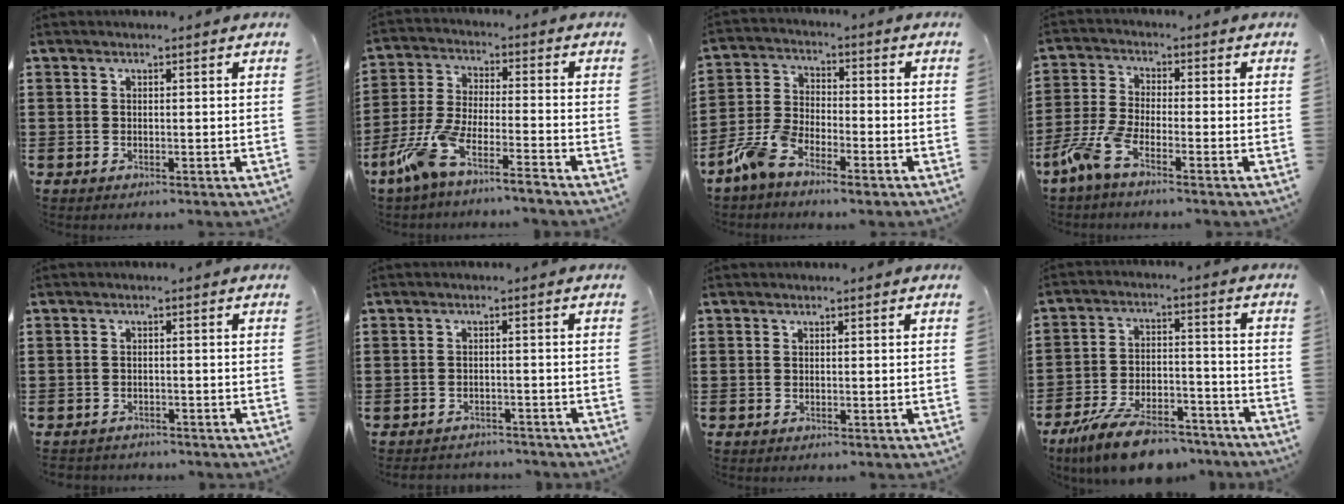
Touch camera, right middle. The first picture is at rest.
{"total": 7.9, "force": [-6.8, -0.1, 4.0], "torque": [-0.109, -0.015, -0.142]}
{"total": 6.8, "force": [-5.3, 1.8, 3.8], "torque": [-0.104, -0.002, -0.107]}
{"total": 5.8, "force": [-3.8, 1.2, 4.2], "torque": [-0.119, -0.018, -0.078]}
{"total": 1.5, "force": [-1.5, 0.2, -0.1], "torque": [-0.004, -0.001, -0.033]}
{"total": 2.1, "force": [-2.1, 0.3, -0.1], "torque": [-0.006, -0.001, -0.046]}
{"total": 0.0}
{"total": 10.7, "force": [-9.1, 2.4, 5.1], "torque": [-0.089, 0.029, -0.171]}